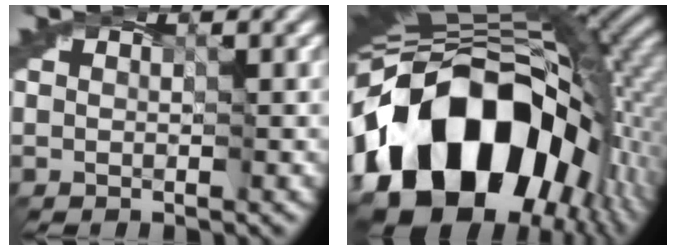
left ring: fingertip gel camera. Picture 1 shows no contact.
{"total": 19.1, "force": [-4.9, 12.1, 14.0], "torque": [-0.251, -0.016, -0.081]}